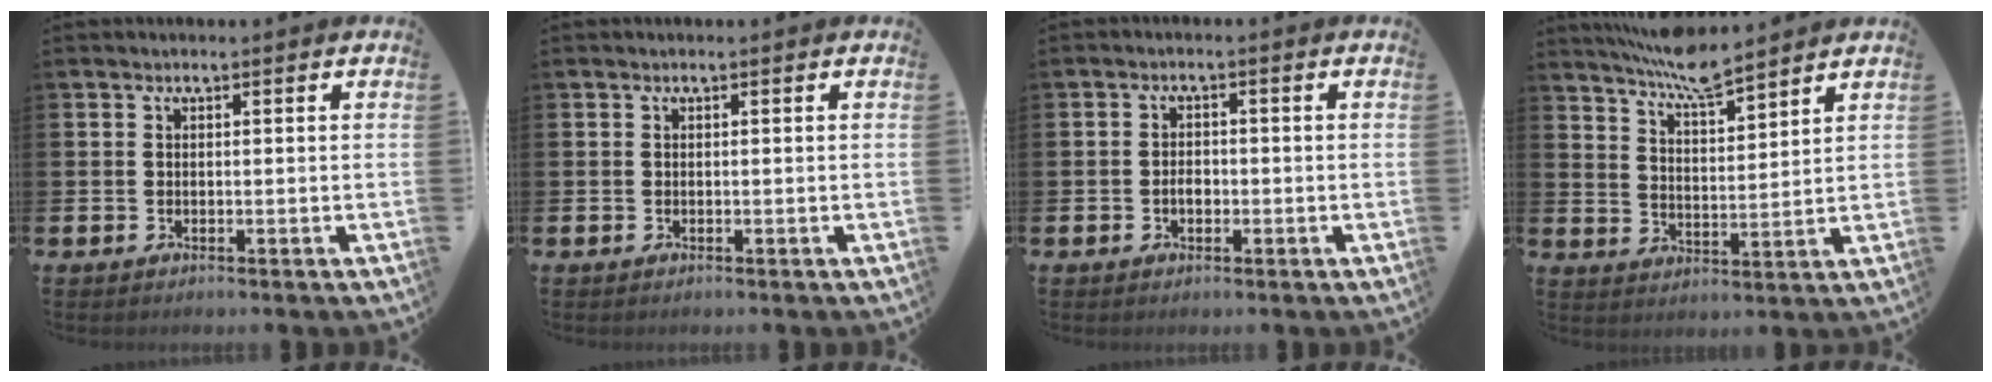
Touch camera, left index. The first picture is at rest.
{"total": 0.0}
{"total": 2.0, "force": [-0.5, 1.3, 1.4], "torque": [-0.017, 0.001, -0.013]}
{"total": 7.2, "force": [6.8, 0.5, 2.3], "torque": [-0.066, -0.038, 0.123]}